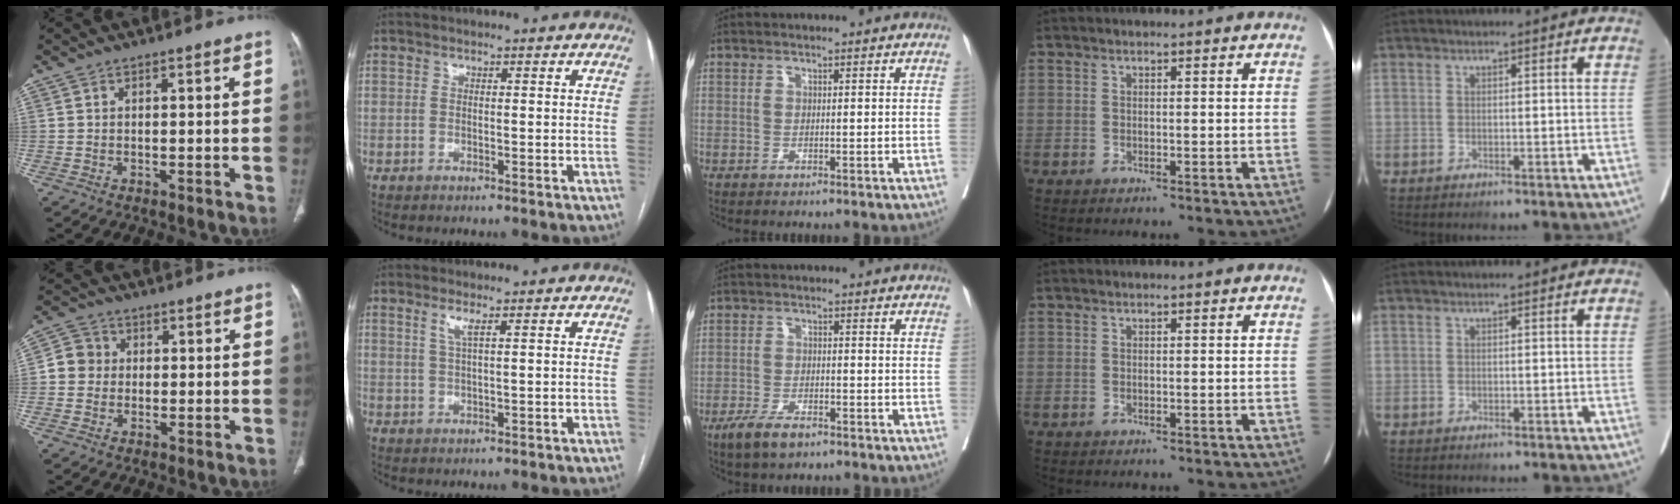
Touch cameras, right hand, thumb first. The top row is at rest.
{"thumb": {"total": 4.8, "force": [0.1, 4.6, 1.5], "torque": [-0.009, 0.010, -0.007]}, "index": {"total": 2.1, "force": [1.0, -0.1, 1.8], "torque": [-0.044, -0.001, 0.022]}, "middle": {"total": 4.9, "force": [-3.4, 1.6, 3.1], "torque": [-0.065, -0.005, -0.059]}}